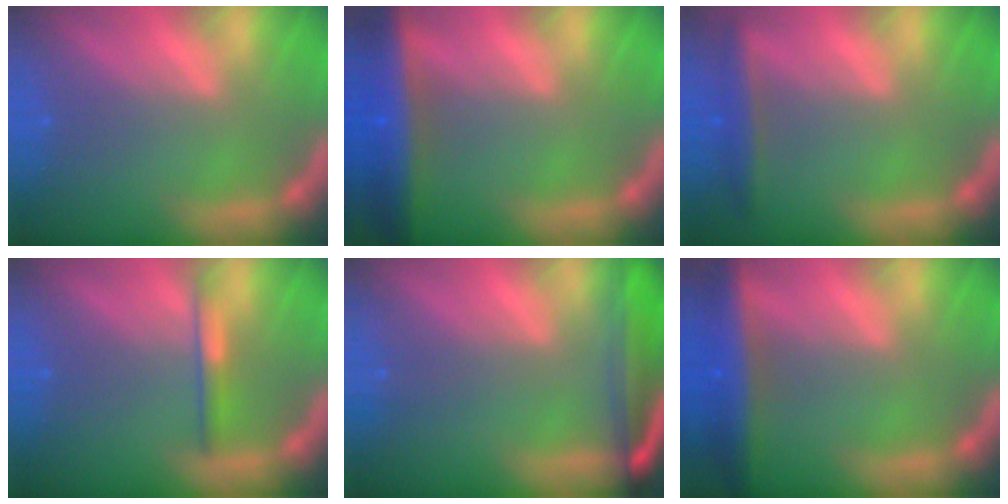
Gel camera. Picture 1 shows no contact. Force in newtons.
{"total": 8.0}
{"total": 2.9}
{"total": 2.0}
{"total": 7.1}
{"total": 6.5}